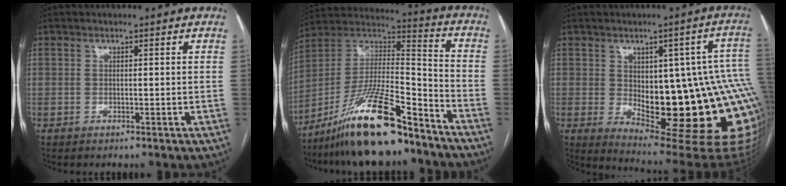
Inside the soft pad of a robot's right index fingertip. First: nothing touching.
{"total": 19.1, "force": [-14.4, 2.8, 12.3], "torque": [-0.245, 0.000, -0.258]}
{"total": 24.4, "force": [-2.6, 8.4, 22.7], "torque": [-0.212, 0.011, -0.010]}